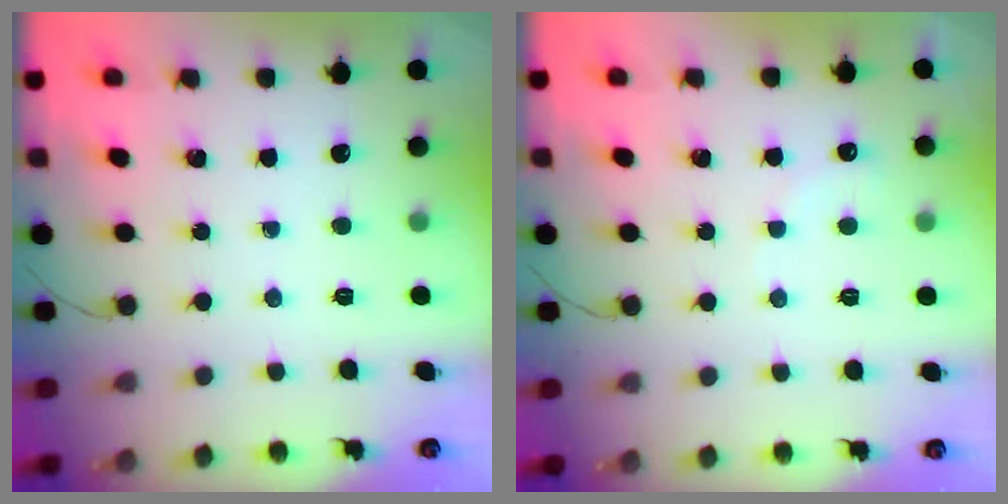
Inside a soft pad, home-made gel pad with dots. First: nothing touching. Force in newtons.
{"total": 5.6, "press": 5.4, "slide": 1.4}